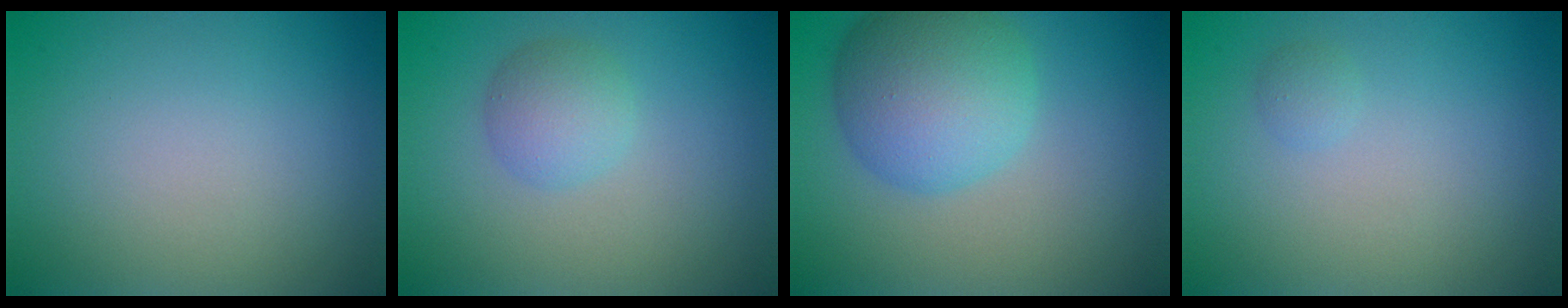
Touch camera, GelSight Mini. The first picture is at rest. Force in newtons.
{"total": 2.8, "press": 2.8, "slide": 0.1}
{"total": 7.9, "press": 7.9, "slide": 0.2}
{"total": 0.7, "press": 0.7, "slide": 0.1}